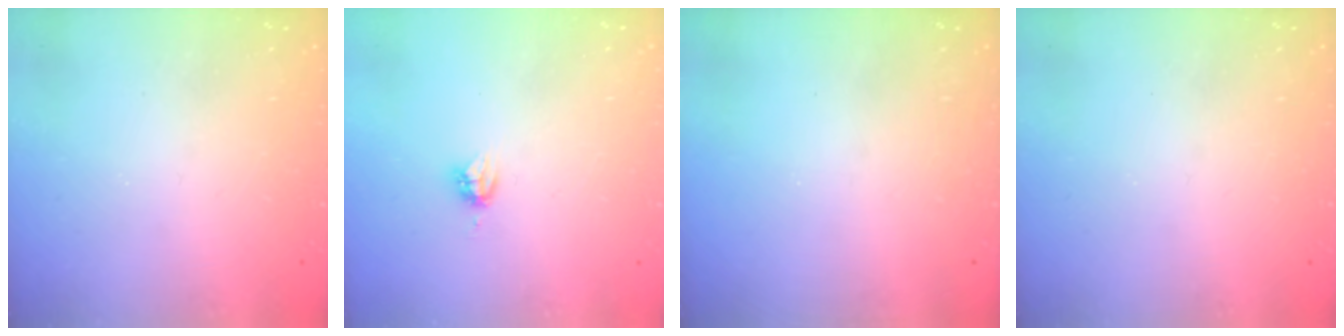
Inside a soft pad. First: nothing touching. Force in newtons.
{"total": 4.1, "press": 4.1, "slide": 0.2}
{"total": 0.0}
{"total": 0.0}